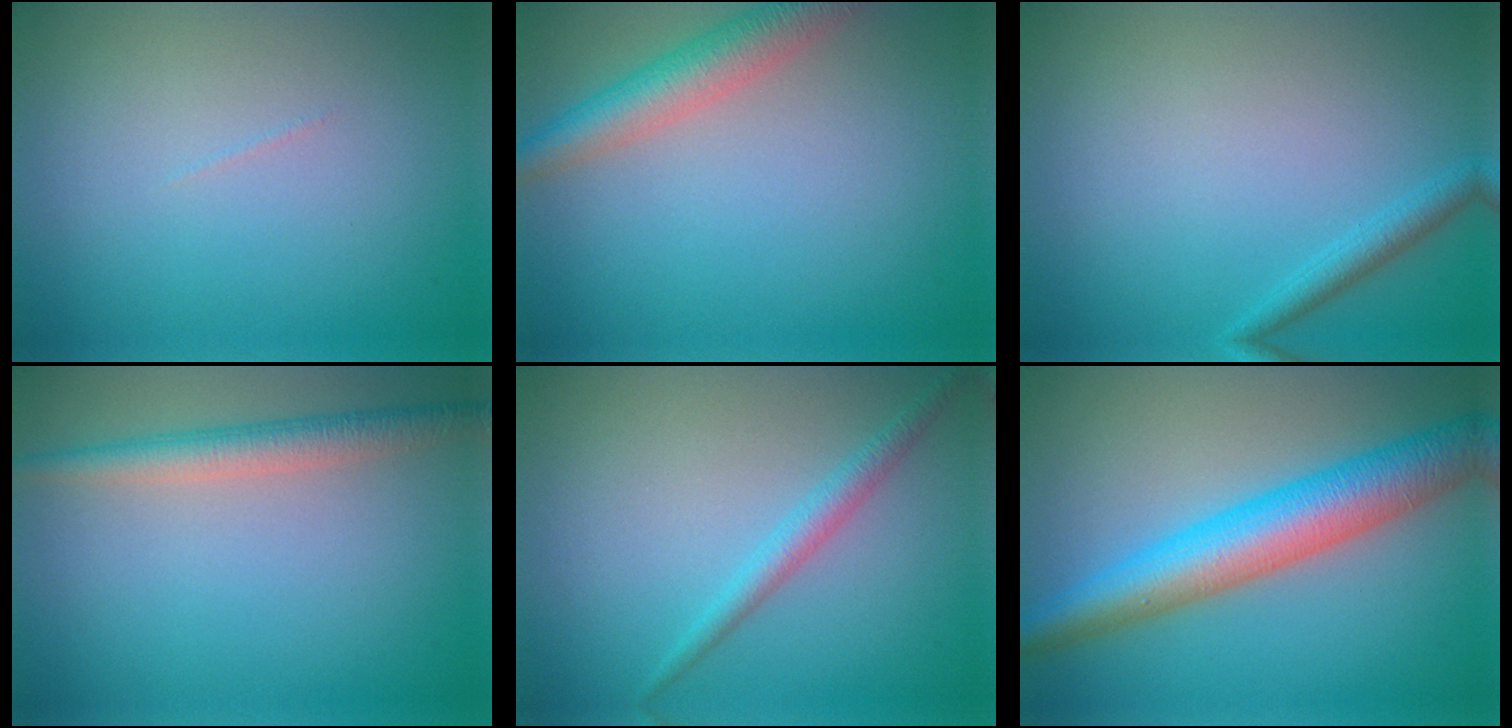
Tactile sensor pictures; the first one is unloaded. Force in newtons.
{"total": 4.5, "press": 4.5, "slide": 0.1}
{"total": 1.6, "press": 1.6, "slide": 0.1}
{"total": 3.0, "press": 3.0, "slide": 0.1}
{"total": 1.9, "press": 1.9, "slide": 0.0}
{"total": 7.4, "press": 7.4, "slide": 0.1}